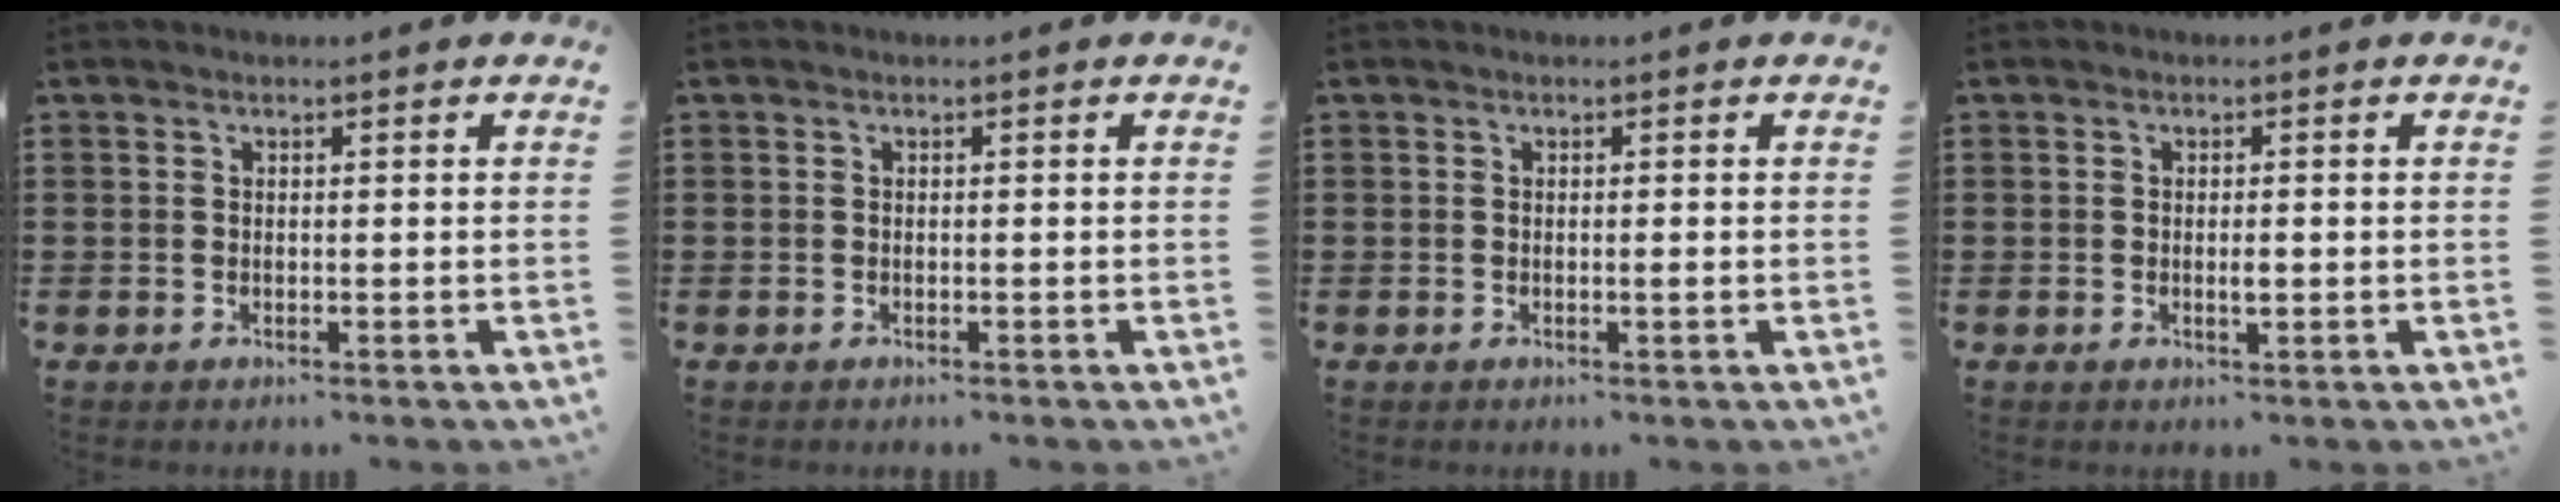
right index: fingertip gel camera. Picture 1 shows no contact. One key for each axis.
{"total": 0.0}
{"total": 0.8, "fx": -0.1, "fy": 0.0, "fz": 0.8, "tx": -0.013, "ty": -0.004, "tz": -0.002}
{"total": 1.6, "fx": -0.2, "fy": 0.4, "fz": 1.5, "tx": -0.027, "ty": -0.001, "tz": -0.003}